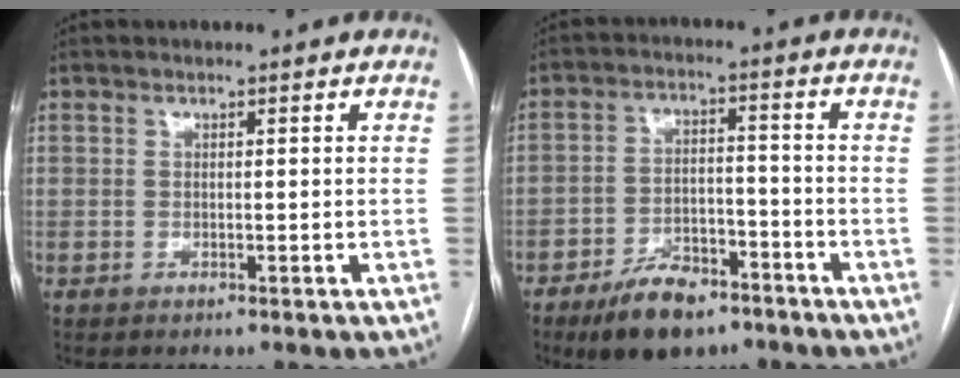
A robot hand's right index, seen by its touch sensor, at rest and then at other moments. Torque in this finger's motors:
{"motor_torque": [1.12, -1.03, 0.29, 0.04]}